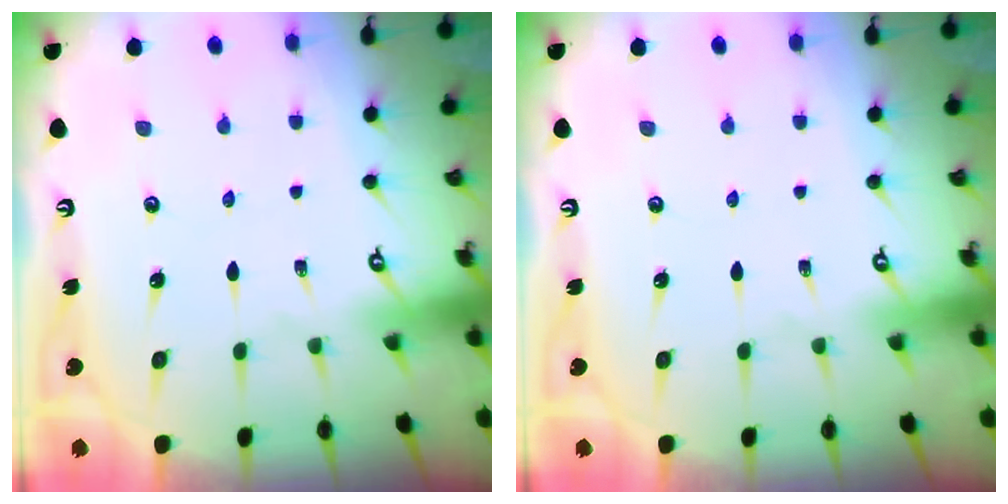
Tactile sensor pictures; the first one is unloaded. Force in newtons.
{"total": 0.0}